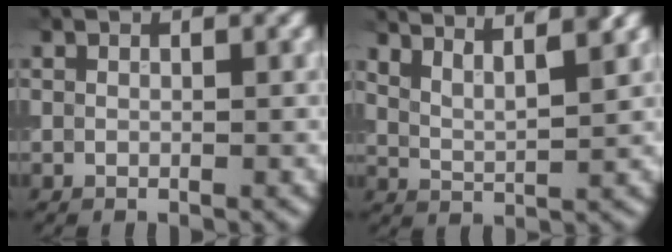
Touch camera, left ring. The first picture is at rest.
{"total": 5.9, "force": [4.6, 1.7, 3.3], "torque": [-0.048, 0.030, 0.050]}